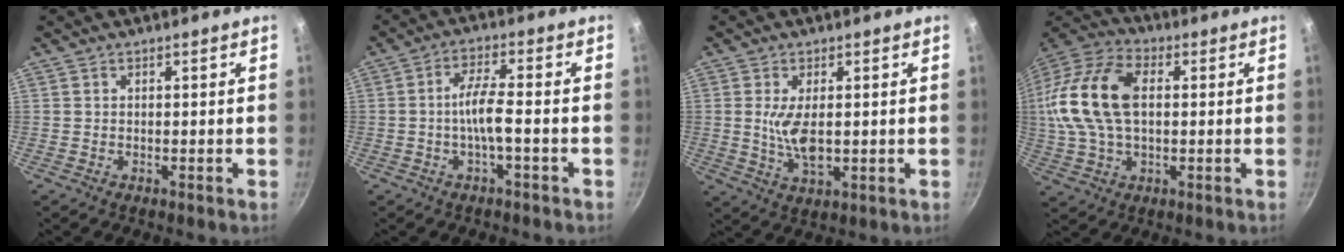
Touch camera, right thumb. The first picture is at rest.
{"total": 5.7, "force": [-1.7, 1.2, 5.3], "torque": [-0.110, 0.025, -0.037]}
{"total": 6.7, "force": [0.3, 3.0, 6.0], "torque": [-0.112, -0.011, 0.012]}
{"total": 19.0, "force": [1.9, 11.5, 15.0], "torque": [-0.297, 0.030, 0.024]}